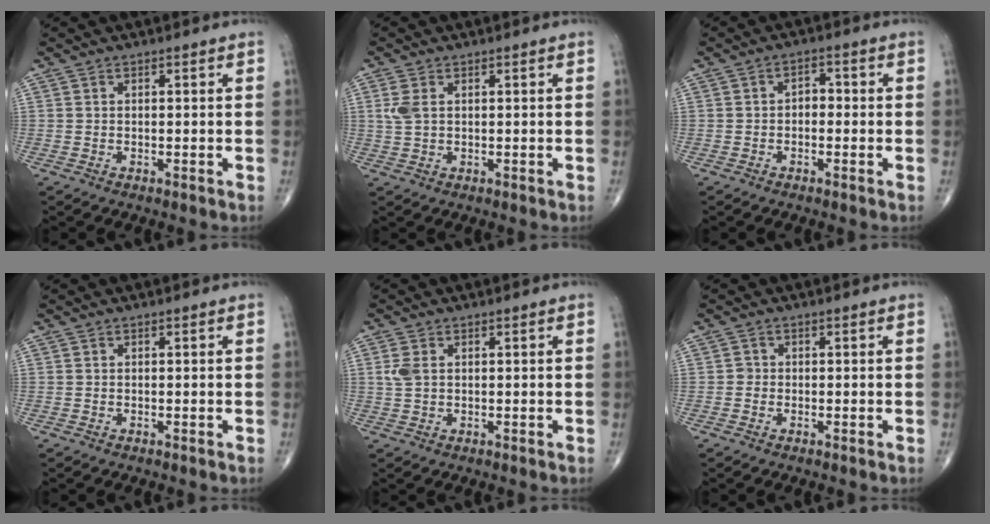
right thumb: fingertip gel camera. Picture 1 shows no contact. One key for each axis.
{"total": 3.2, "fx": 0.9, "fy": 1.9, "fz": 2.4, "tx": -0.064, "ty": 0.005, "tz": 0.022}
{"total": 2.7, "fx": -0.4, "fy": 1.9, "fz": 1.9, "tx": -0.016, "ty": 0.012, "tz": -0.013}
{"total": 0.0}
{"total": 2.8, "fx": 0.7, "fy": 1.7, "fz": 2.1, "tx": -0.053, "ty": 0.004, "tz": 0.017}
{"total": 0.9, "fx": -0.2, "fy": 0.9, "fz": 0.2, "tx": 0.003, "ty": 0.004, "tz": -0.005}